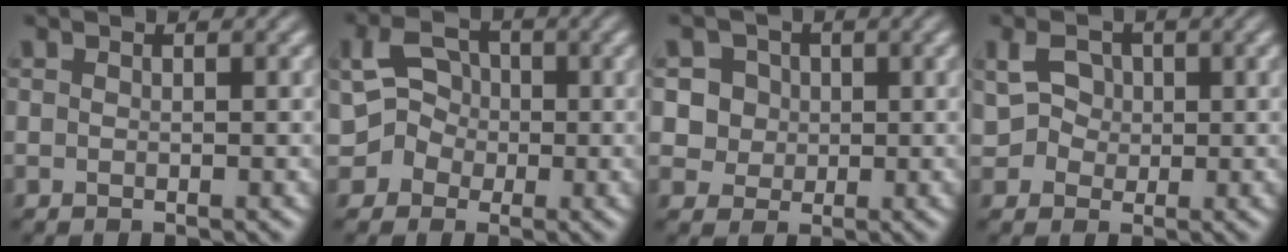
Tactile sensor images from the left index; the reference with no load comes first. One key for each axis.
{"total": 2.9, "fx": 0.0, "fy": 2.8, "fz": 1.0, "tx": 0.003, "ty": 0.012, "tz": -0.009}
{"total": 4.9, "fx": 1.3, "fy": 4.6, "fz": 1.3, "tx": -0.013, "ty": 0.037, "tz": 0.007}
{"total": 2.3, "fx": 0.5, "fy": 2.1, "fz": 0.8, "tx": -0.007, "ty": 0.008, "tz": 0.004}